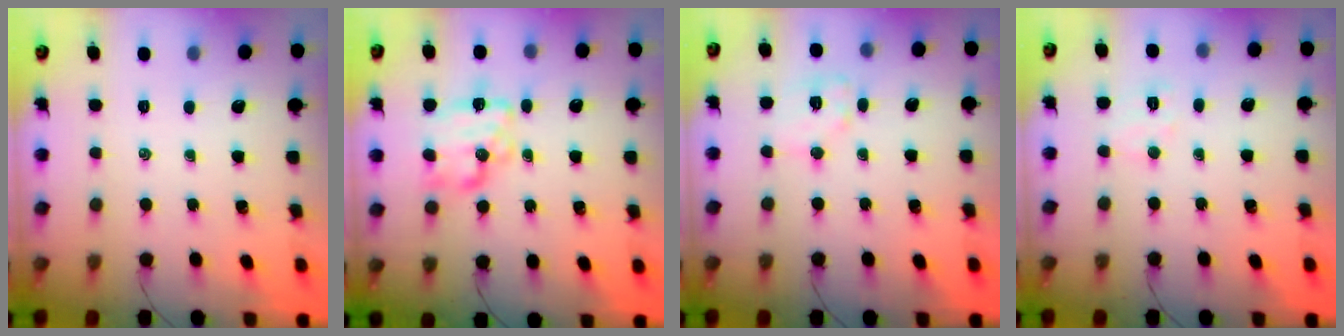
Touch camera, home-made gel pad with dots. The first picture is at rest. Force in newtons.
{"total": 11.1, "press": 11.1, "slide": 0.4}
{"total": 8.7, "press": 8.6, "slide": 1.2}
{"total": 6.4, "press": 6.3, "slide": 1.2}